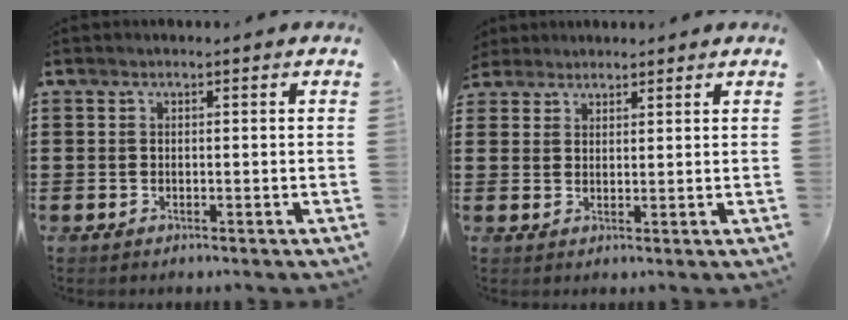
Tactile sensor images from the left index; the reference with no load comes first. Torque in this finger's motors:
{"motor_torque": [0.77, -0.54, 1.06, 0.21]}